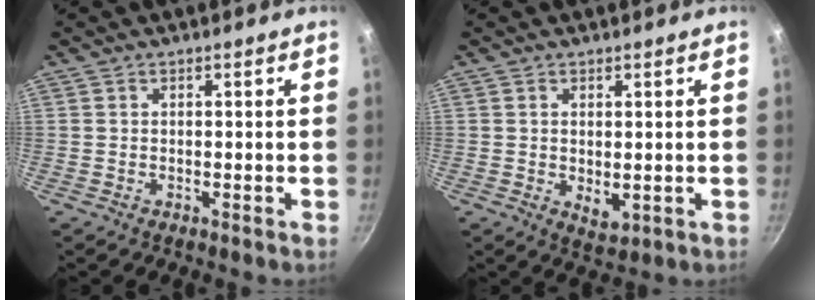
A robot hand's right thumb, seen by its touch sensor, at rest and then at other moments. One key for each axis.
{"total": 3.5, "fx": 0.1, "fy": 1.9, "fz": 3.0, "tx": -0.046, "ty": -0.013, "tz": 0.006}